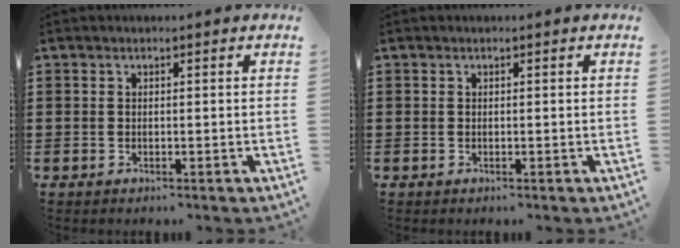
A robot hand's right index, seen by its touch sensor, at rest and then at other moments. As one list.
[{"total": 0.0}]